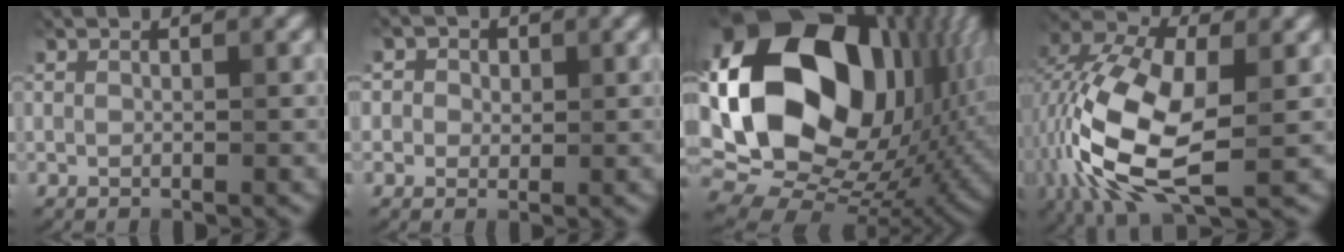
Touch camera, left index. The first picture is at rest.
{"total": 3.1, "force": [1.3, 2.6, 1.1], "torque": [-0.018, 0.002, 0.007]}
{"total": 21.6, "force": [4.3, 15.9, 14.1], "torque": [-0.287, 0.007, 0.089]}
{"total": 12.6, "force": [-2.2, 6.6, 10.4], "torque": [-0.243, -0.006, -0.049]}